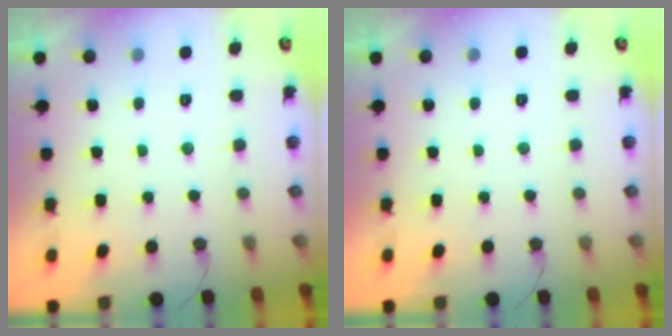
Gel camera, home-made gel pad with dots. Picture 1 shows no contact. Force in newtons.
{"total": 1.9, "press": 1.9, "slide": 0.1}